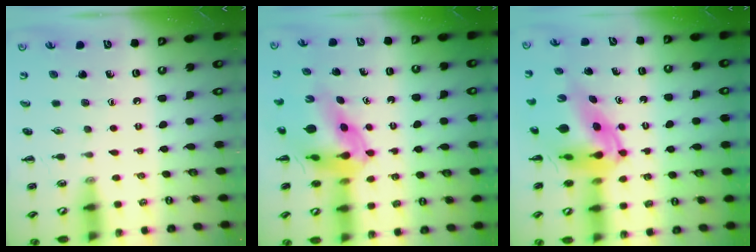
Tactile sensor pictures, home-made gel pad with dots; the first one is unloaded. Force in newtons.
{"total": 9.9, "press": 9.5, "slide": 2.8}
{"total": 8.6, "press": 8.2, "slide": 2.5}